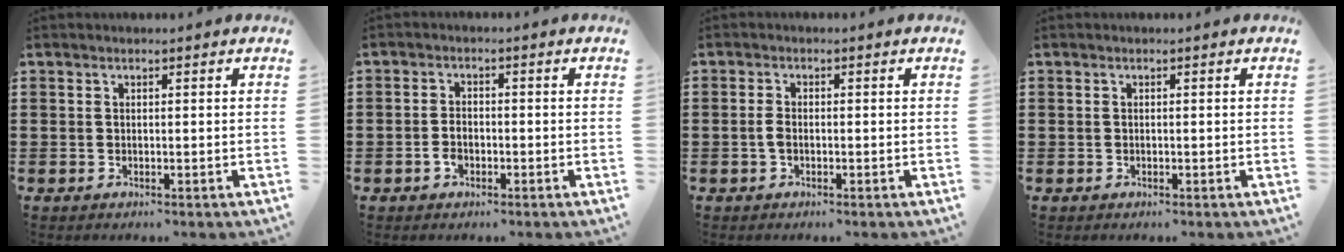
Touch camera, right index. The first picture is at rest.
{"total": 2.4, "force": [-1.1, 1.3, 1.6], "torque": [-0.041, -0.004, -0.023]}
{"total": 2.0, "force": [-0.4, 1.0, 1.6], "torque": [-0.048, -0.004, -0.012]}
{"total": 0.0}